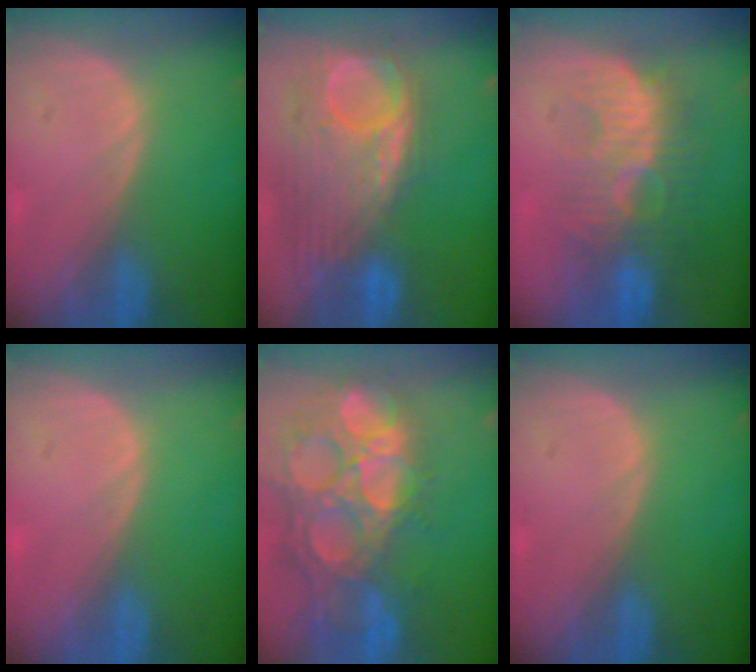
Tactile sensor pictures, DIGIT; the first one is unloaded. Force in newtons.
{"total": 12.2, "press": 10.4, "slide": 6.3}
{"total": 9.1, "press": 8.9, "slide": 1.7}
{"total": 0.0}
{"total": 15.1, "press": 12.5, "slide": 8.5}
{"total": 0.0}